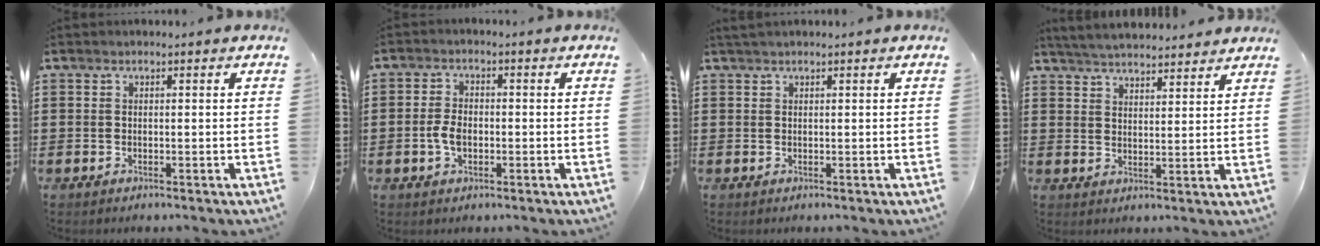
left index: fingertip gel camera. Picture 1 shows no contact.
{"total": 3.7, "force": [-0.7, 2.2, 2.9], "torque": [-0.075, -0.003, -0.020]}
{"total": 0.7, "force": [0.6, 0.1, 0.4], "torque": [-0.009, 0.001, 0.011]}
{"total": 4.3, "force": [4.2, 0.0, 0.7], "torque": [-0.028, -0.015, 0.077]}